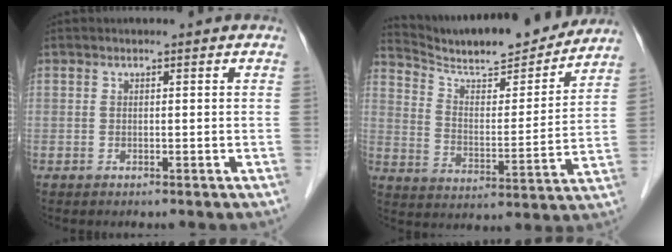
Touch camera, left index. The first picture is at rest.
{"total": 18.9, "force": [17.5, 2.3, 6.9], "torque": [-0.118, -0.019, 0.261]}